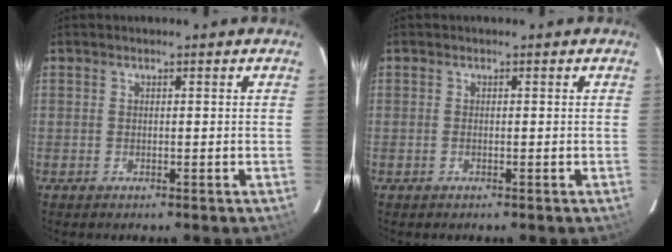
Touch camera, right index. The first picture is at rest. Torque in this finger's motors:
{"motor_torque": [-0.13, 0.06, -0.05, -0.01]}